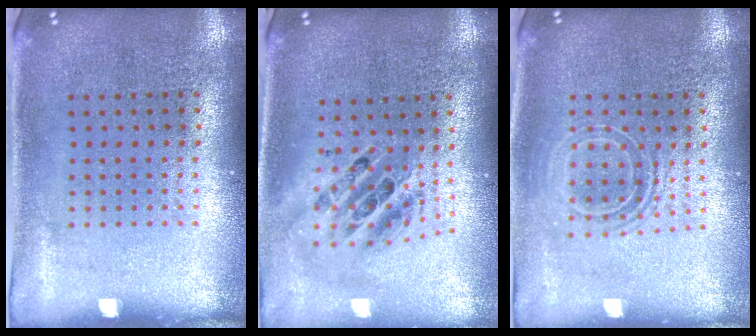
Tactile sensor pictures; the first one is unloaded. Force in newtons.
{"total": 2.0, "press": 1.6, "slide": 1.2}
{"total": 1.7, "press": 1.3, "slide": 1.0}